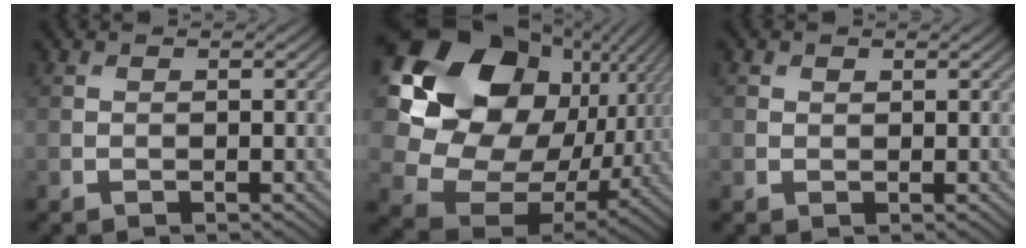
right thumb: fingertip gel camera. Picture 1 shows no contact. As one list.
[{"total": 19.9, "force": [4.8, 15.8, 11.1], "torque": [-0.263, -0.013, 0.105]}, {"total": 0.6, "force": [0.5, 0.4, 0.1], "torque": [0.000, 0.001, 0.008]}]